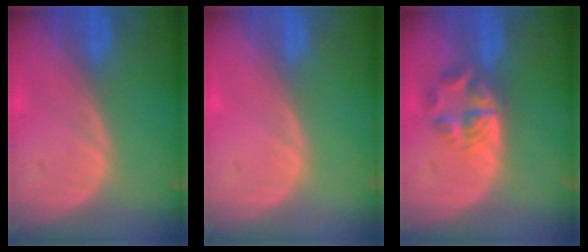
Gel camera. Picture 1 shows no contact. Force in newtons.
{"total": 0.0}
{"total": 5.7, "press": 4.9, "slide": 3.0}